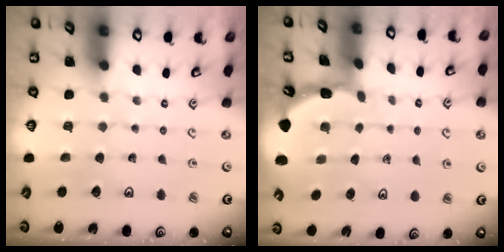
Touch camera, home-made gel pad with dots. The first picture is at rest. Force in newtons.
{"total": 1.6, "press": 1.6, "slide": 0.3}